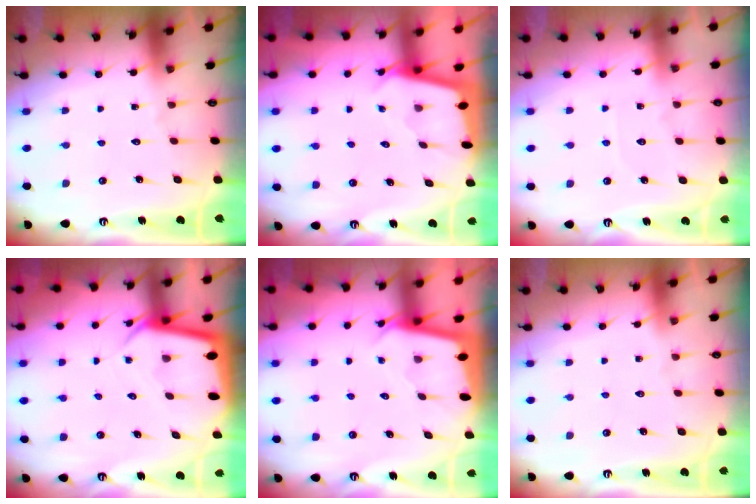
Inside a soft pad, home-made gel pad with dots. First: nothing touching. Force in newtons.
{"total": 1.9, "press": 1.9, "slide": 0.1}
{"total": 3.5, "press": 3.5, "slide": 0.5}
{"total": 2.6, "press": 2.6, "slide": 0.1}
{"total": 1.9, "press": 1.9, "slide": 0.1}
{"total": 0.6, "press": 0.6, "slide": 0.2}